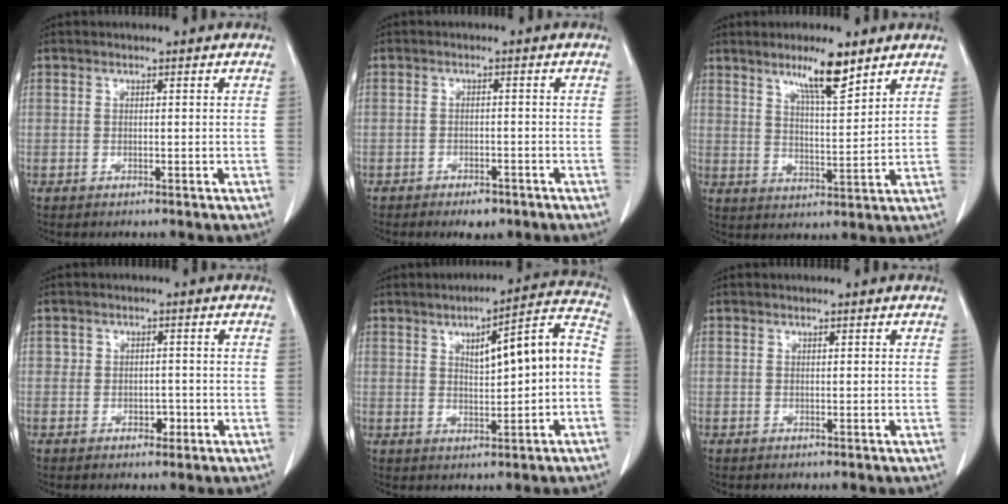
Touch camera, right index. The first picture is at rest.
{"total": 3.4, "force": [-2.4, 1.6, 1.9], "torque": [-0.027, 0.000, -0.028]}
{"total": 8.0, "force": [5.6, 0.9, 5.7], "torque": [-0.099, -0.005, 0.098]}
{"total": 2.4, "force": [-0.6, 1.9, 1.2], "torque": [-0.008, 0.005, -0.006]}
{"total": 11.2, "force": [0.5, 2.0, 11.0], "torque": [-0.150, 0.036, 0.011]}
{"total": 0.0}